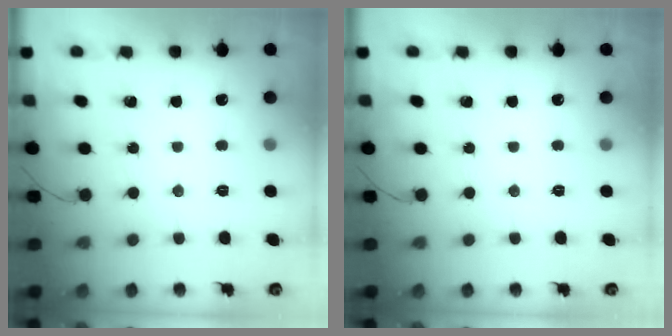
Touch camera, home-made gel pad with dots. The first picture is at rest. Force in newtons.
{"total": 0.0}